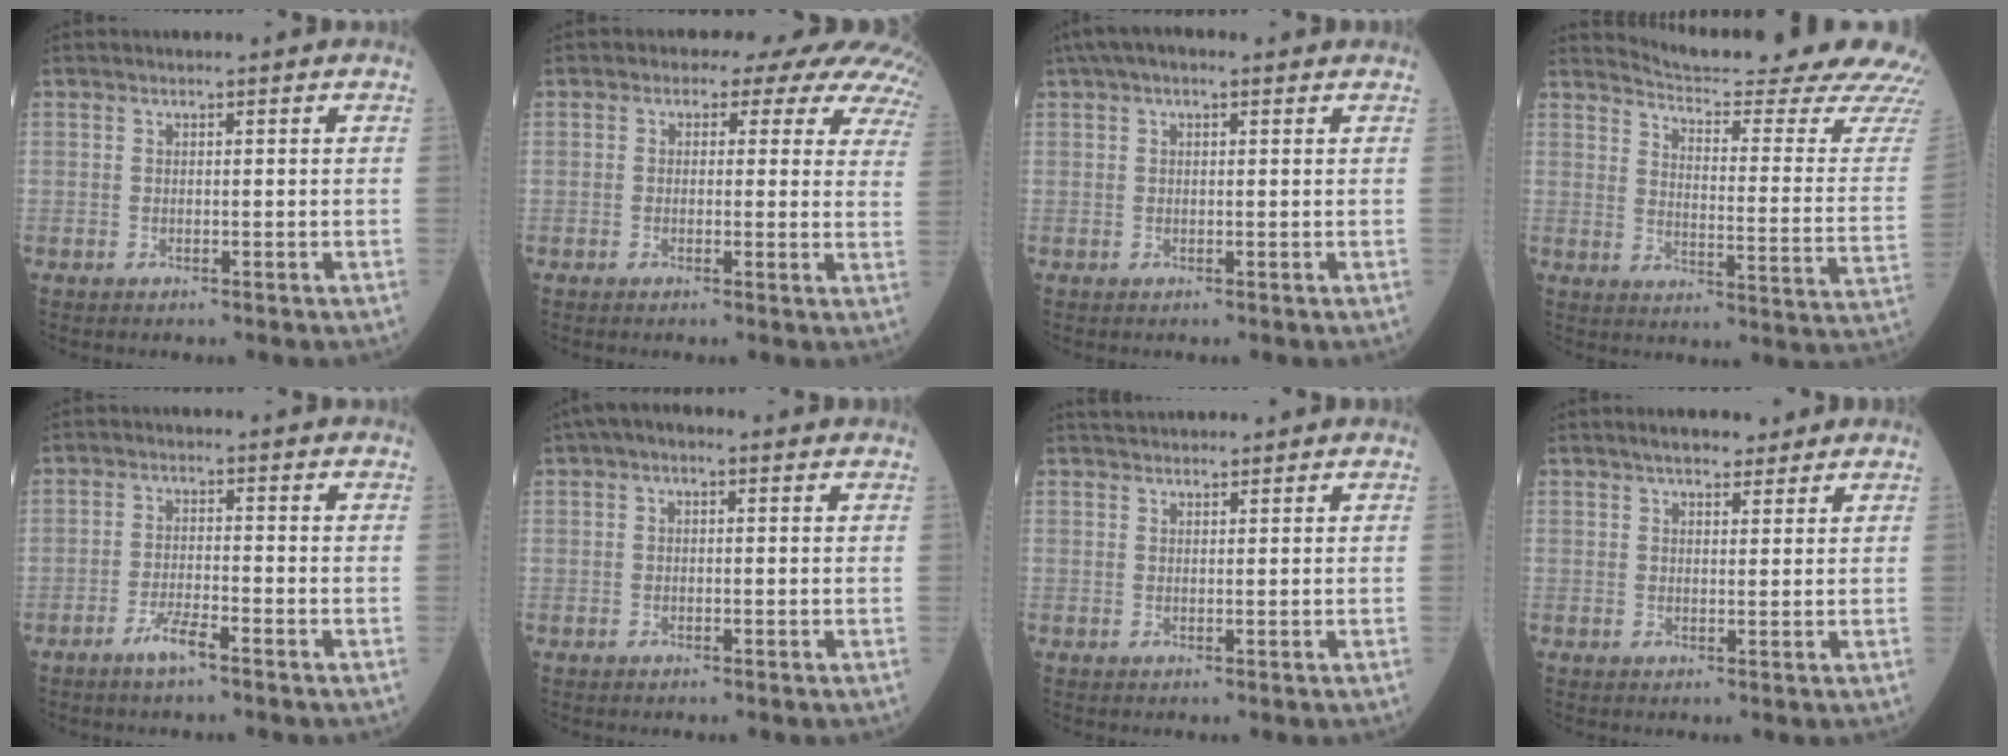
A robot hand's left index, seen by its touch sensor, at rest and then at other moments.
{"total": 12.6, "force": [10.3, 5.1, 5.1], "torque": [-0.045, 0.021, 0.090]}
{"total": 4.5, "force": [2.7, 1.9, 3.1], "torque": [-0.064, 0.039, 0.044]}
{"total": 24.0, "force": [23.2, -0.5, 6.1], "torque": [-0.093, -0.141, 0.273]}
{"total": 3.3, "force": [-2.4, 0.2, 2.2], "torque": [-0.051, -0.004, -0.049]}
{"total": 3.0, "force": [1.5, 1.4, 2.1], "torque": [-0.037, 0.020, 0.017]}
{"total": 4.3, "force": [4.0, 0.9, 1.1], "torque": [-0.015, 0.037, 0.061]}
{"total": 4.6, "force": [3.7, 1.6, 2.1], "torque": [-0.033, 0.018, 0.058]}